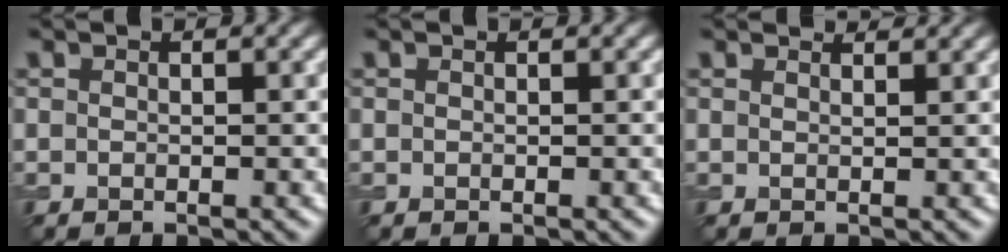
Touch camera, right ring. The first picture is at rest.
{"total": 0.0}
{"total": 2.3, "force": [2.2, 0.3, 0.5], "torque": [-0.014, 0.003, 0.023]}